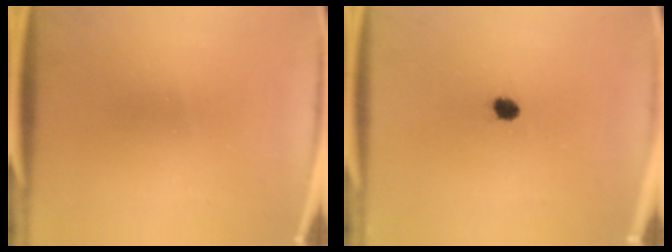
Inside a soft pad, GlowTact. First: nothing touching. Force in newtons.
{"total": 2.4}